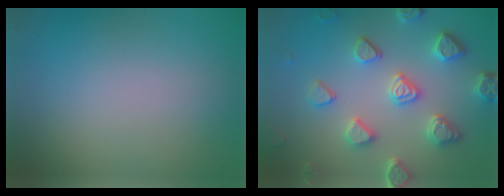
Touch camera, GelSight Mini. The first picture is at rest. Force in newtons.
{"total": 5.3, "press": 4.8, "slide": 2.2}